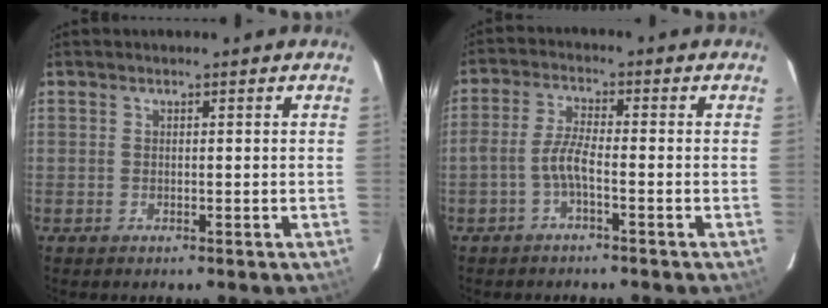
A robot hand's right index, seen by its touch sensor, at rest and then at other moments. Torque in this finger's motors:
{"motor_torque": [0.61, -0.39, 0.51, 0.10]}